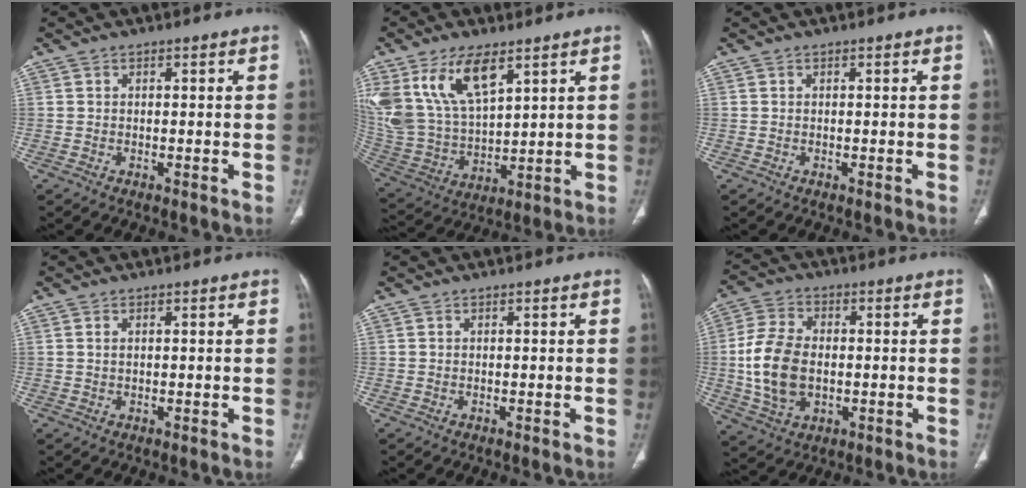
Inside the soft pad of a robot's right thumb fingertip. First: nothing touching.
{"total": 17.1, "force": [9.1, 8.3, 12.0], "torque": [-0.227, -0.031, 0.191]}
{"total": 0.0}
{"total": 0.7, "force": [0.3, 0.4, 0.6], "torque": [-0.014, 0.003, 0.007]}
{"total": 0.0}
{"total": 13.0, "force": [-0.7, 8.6, 9.7], "torque": [-0.188, 0.007, -0.010]}